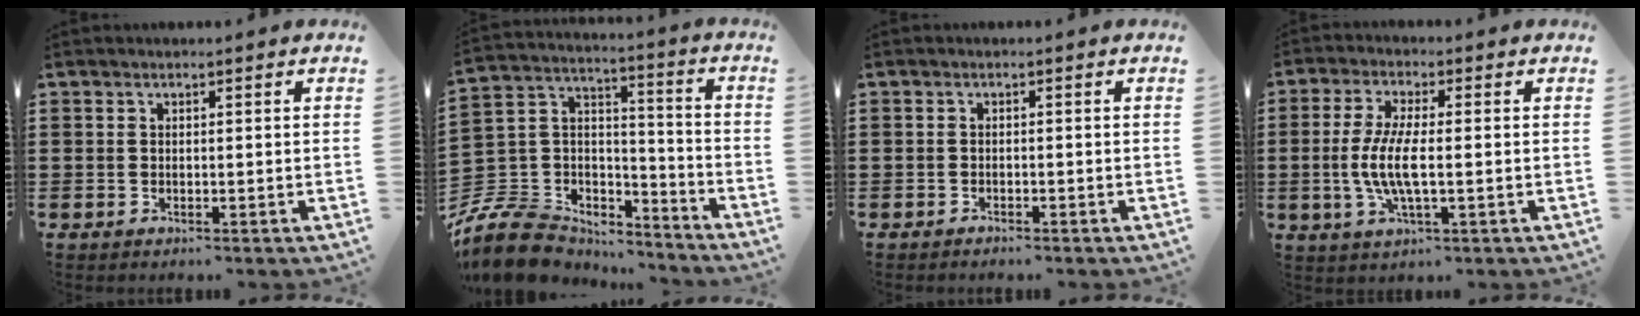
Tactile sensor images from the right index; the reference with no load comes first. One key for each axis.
{"total": 10.7, "fx": -8.7, "fy": 5.5, "fz": 2.9, "tx": -0.098, "ty": 0.014, "tz": -0.172}
{"total": 0.7, "fx": -0.7, "fy": 0.0, "fz": 0.1, "tx": -0.005, "ty": -0.003, "tz": -0.014}
{"total": 6.8, "fx": -0.9, "fy": 2.0, "fz": 6.4, "tx": -0.147, "ty": -0.007, "tz": -0.028}